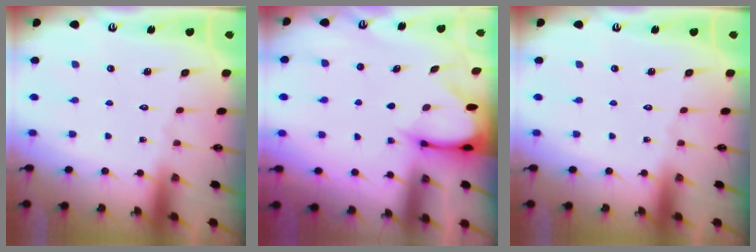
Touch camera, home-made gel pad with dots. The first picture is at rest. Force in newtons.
{"total": 3.4, "press": 3.4, "slide": 0.3}
{"total": 0.0}